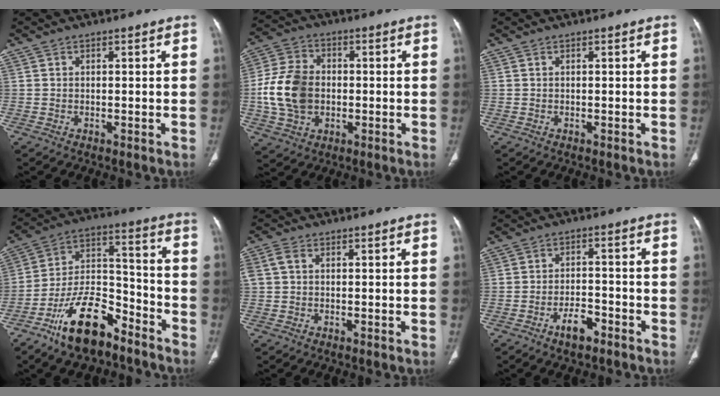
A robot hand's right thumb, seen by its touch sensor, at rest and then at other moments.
{"total": 12.8, "force": [-0.9, 9.5, 8.6], "torque": [-0.158, 0.015, -0.016]}
{"total": 0.0}
{"total": 16.7, "force": [-11.1, 7.5, 10.0], "torque": [-0.155, 0.086, -0.200]}
{"total": 2.8, "force": [0.4, 2.0, 1.9], "torque": [-0.054, 0.014, 0.006]}
{"total": 5.0, "force": [-3.3, 2.1, 3.1], "torque": [-0.048, 0.026, -0.054]}